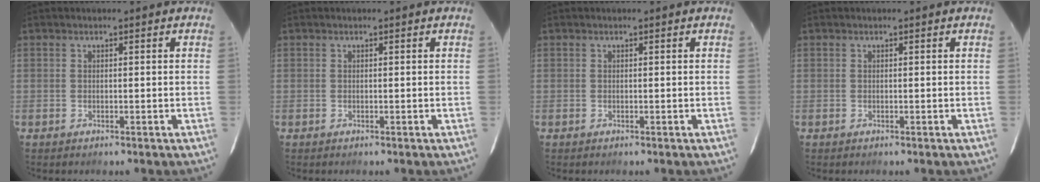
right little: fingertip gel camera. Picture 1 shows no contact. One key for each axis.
{"total": 0.0}
{"total": 0.0}
{"total": 0.0}